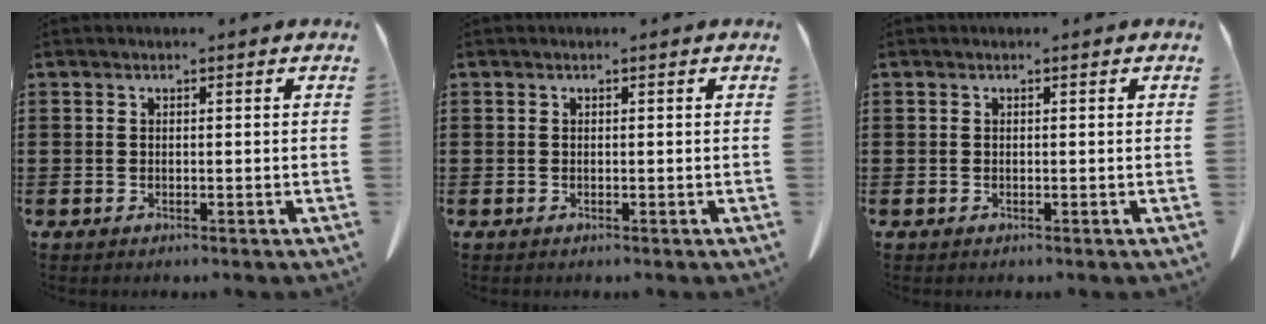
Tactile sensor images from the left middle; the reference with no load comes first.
{"total": 0.0}
{"total": 0.0}